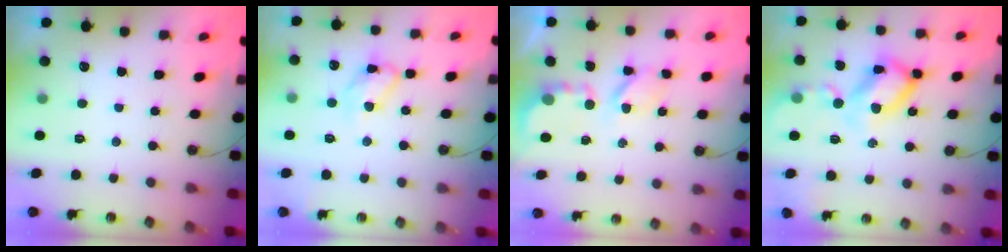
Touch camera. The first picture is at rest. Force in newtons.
{"total": 12.7, "press": 12.7, "slide": 1.1}
{"total": 7.0, "press": 7.0, "slide": 0.3}
{"total": 16.2, "press": 16.0, "slide": 2.6}